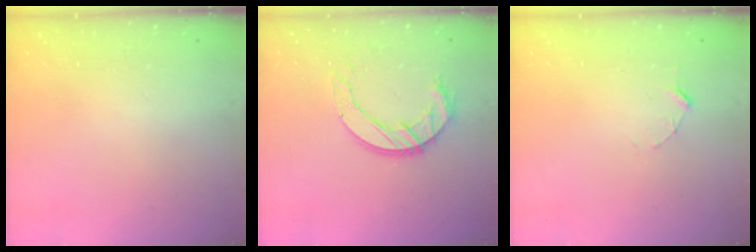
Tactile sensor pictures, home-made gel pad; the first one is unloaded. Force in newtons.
{"total": 11.0, "press": 11.0, "slide": 1.2}
{"total": 2.9, "press": 2.9, "slide": 0.3}